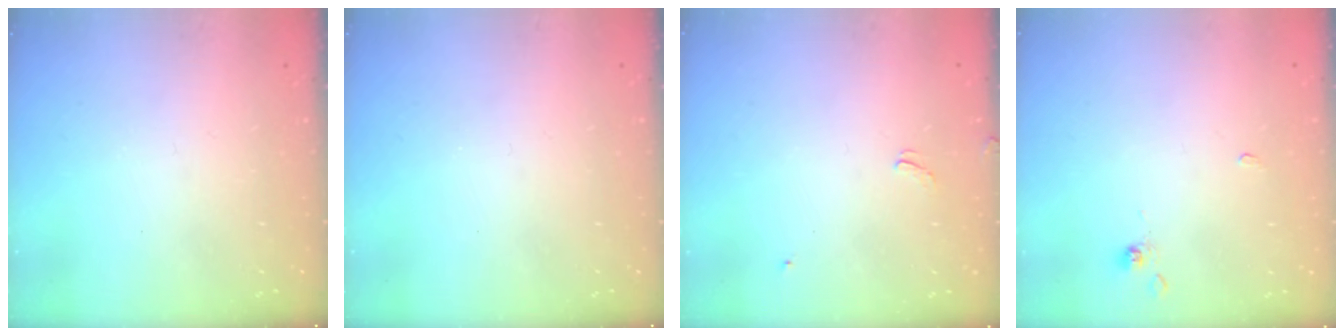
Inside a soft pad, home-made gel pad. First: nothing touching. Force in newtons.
{"total": 0.0}
{"total": 2.1, "press": 2.0, "slide": 0.4}
{"total": 0.0}